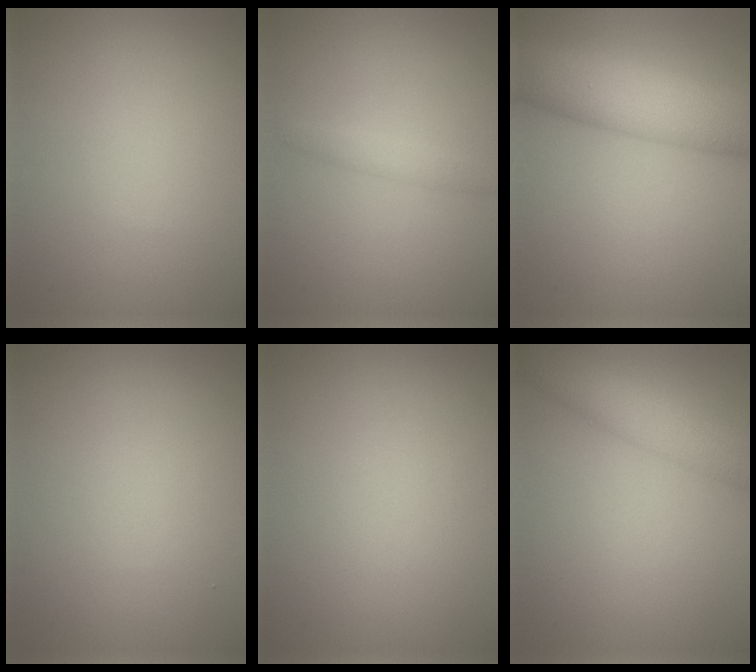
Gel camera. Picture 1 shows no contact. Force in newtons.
{"total": 1.5, "press": 1.5, "slide": 0.0}
{"total": 8.9, "press": 8.9, "slide": 0.3}
{"total": 0.0}
{"total": 0.0}
{"total": 5.1, "press": 5.1, "slide": 0.3}